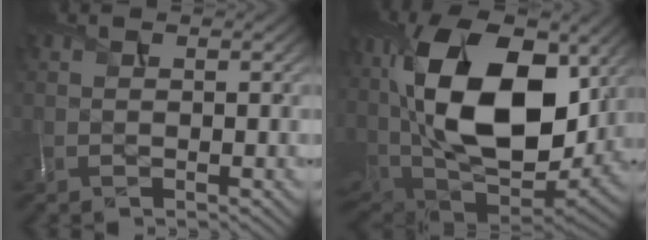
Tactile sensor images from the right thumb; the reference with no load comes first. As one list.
[{"total": 18.5, "force": [4.4, 11.0, 14.1], "torque": [-0.281, 0.000, 0.077]}]